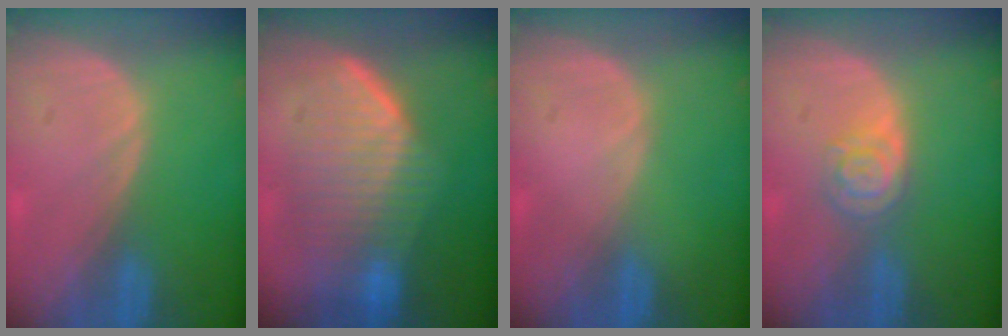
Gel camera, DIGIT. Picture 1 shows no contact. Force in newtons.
{"total": 8.9, "press": 8.7, "slide": 2.0}
{"total": 0.0}
{"total": 4.3, "press": 3.8, "slide": 2.0}